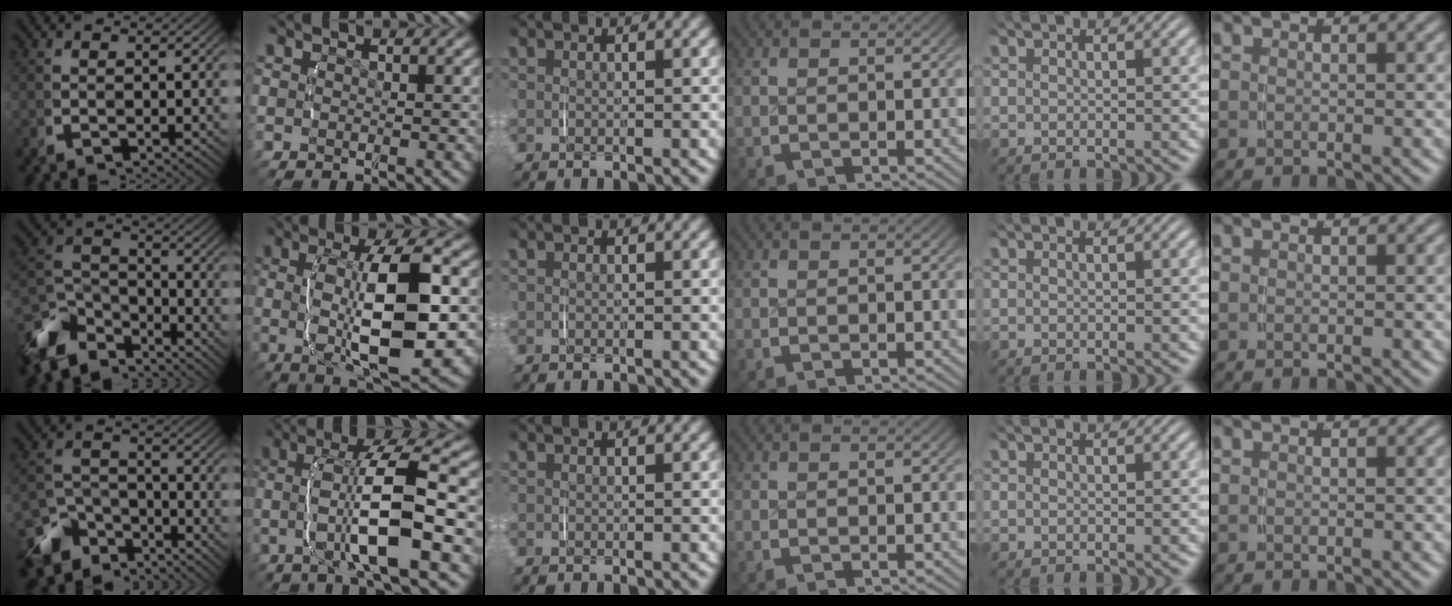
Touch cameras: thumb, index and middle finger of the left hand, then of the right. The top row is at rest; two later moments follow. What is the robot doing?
{"motion": "lift_and_place", "object": "jar lid"}